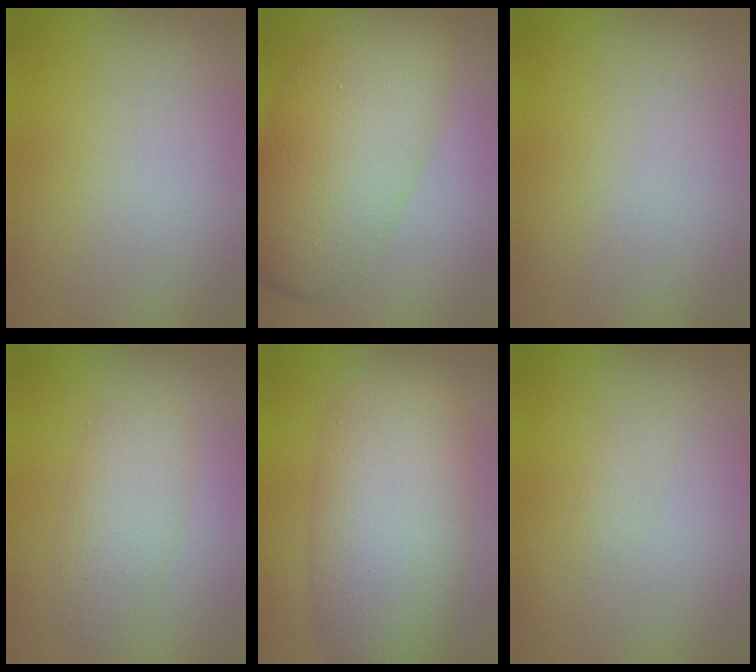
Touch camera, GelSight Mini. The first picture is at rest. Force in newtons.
{"total": 8.2, "press": 8.2, "slide": 0.1}
{"total": 0.0}
{"total": 2.4, "press": 2.3, "slide": 0.1}
{"total": 9.3, "press": 9.3, "slide": 0.2}
{"total": 0.7, "press": 0.7, "slide": 0.0}